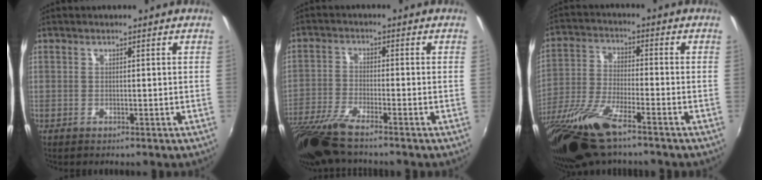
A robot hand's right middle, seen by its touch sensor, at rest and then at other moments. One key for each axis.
{"total": 10.1, "fx": -8.3, "fy": 0.8, "fz": 5.7, "tx": -0.132, "ty": -0.034, "tz": -0.159}
{"total": 15.5, "fx": -10.7, "fy": 3.3, "fz": 10.7, "tx": -0.231, "ty": -0.043, "tz": -0.207}